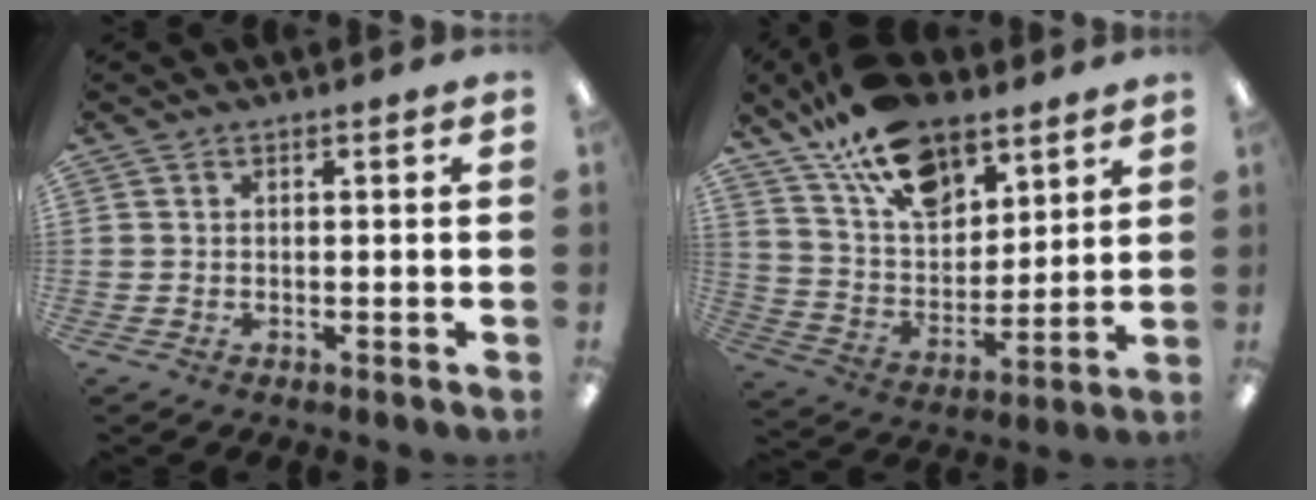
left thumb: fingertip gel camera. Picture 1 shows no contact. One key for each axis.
{"total": 18.4, "fx": 12.5, "fy": 9.6, "fz": 9.5, "tx": -0.171, "ty": -0.061, "tz": 0.228}